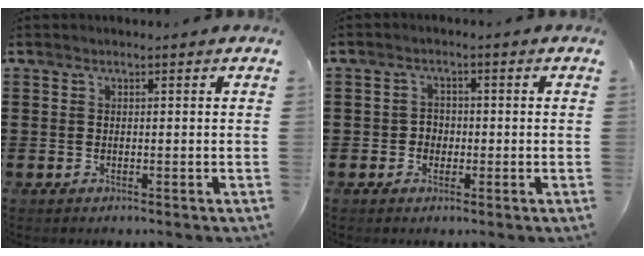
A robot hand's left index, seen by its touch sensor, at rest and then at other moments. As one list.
[{"total": 1.9, "force": [-0.7, 1.6, 0.6], "torque": [-0.017, 0.003, -0.018]}]